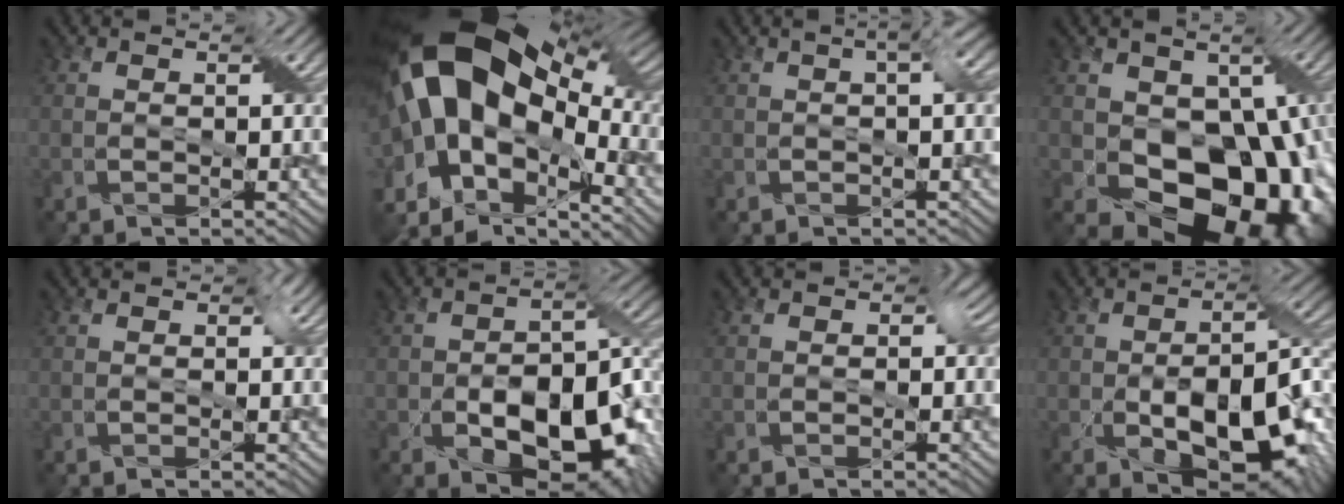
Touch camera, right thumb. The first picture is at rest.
{"total": 21.0, "force": [0.9, 12.5, 16.9], "torque": [-0.362, -0.001, 0.026]}
{"total": 2.4, "force": [0.3, 0.3, 2.3], "torque": [-0.042, 0.008, 0.004]}
{"total": 16.2, "force": [-3.3, 11.7, 10.8], "torque": [-0.136, -0.027, -0.041]}
{"total": 0.9, "force": [0.0, 0.8, 0.4], "torque": [-0.008, -0.003, -0.002]}
{"total": 14.3, "force": [-5.4, 7.5, 10.9], "torque": [-0.173, -0.039, -0.078]}
{"total": 2.2, "force": [-0.2, 1.8, 1.2], "torque": [-0.014, -0.007, -0.005]}
{"total": 13.1, "force": [-4.3, 6.1, 10.8], "torque": [-0.173, -0.034, -0.061]}